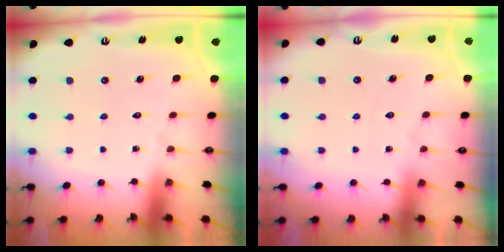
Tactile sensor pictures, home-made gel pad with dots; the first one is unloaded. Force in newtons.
{"total": 2.4, "press": 2.4, "slide": 0.3}